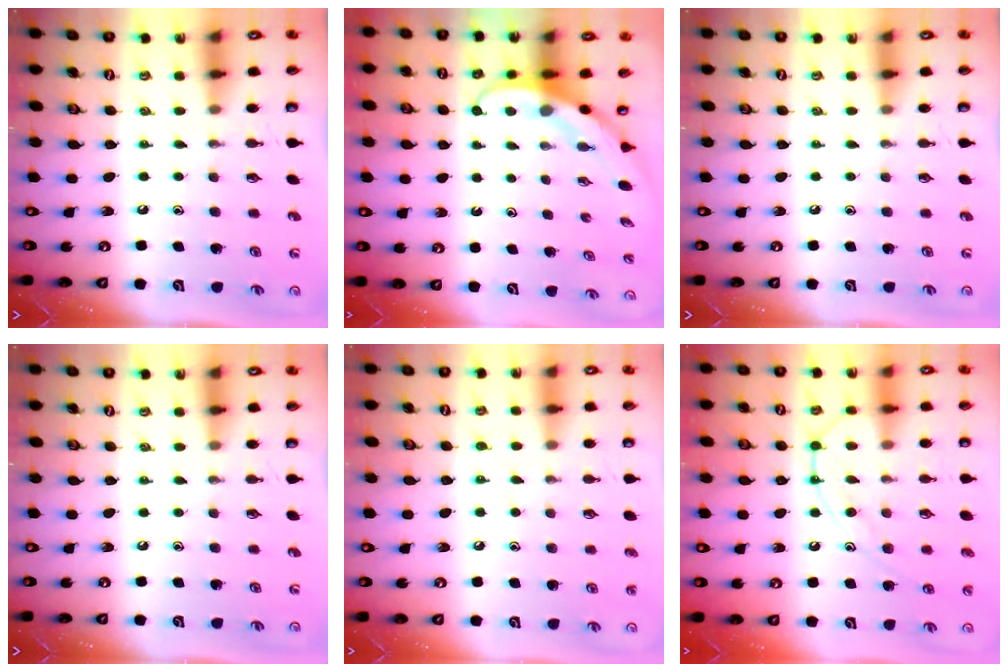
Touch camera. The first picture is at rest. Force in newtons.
{"total": 3.8, "press": 3.8, "slide": 0.3}
{"total": 0.0}
{"total": 0.0}
{"total": 5.5, "press": 5.3, "slide": 1.3}
{"total": 13.2, "press": 13.2, "slide": 1.2}